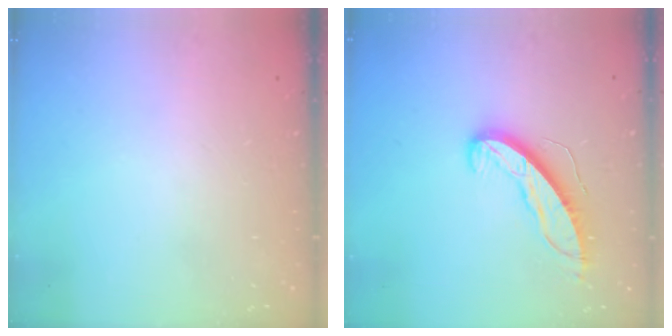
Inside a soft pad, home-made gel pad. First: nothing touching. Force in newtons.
{"total": 11.0, "press": 11.0, "slide": 0.9}